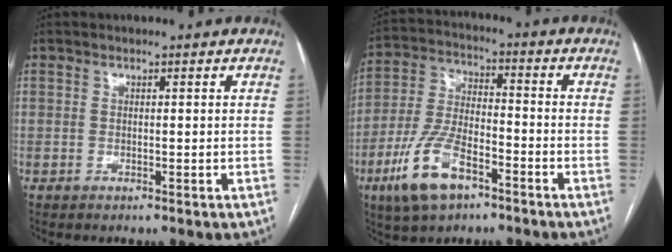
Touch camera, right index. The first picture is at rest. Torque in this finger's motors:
{"motor_torque": [0.07, -0.31, -0.05, -0.05]}